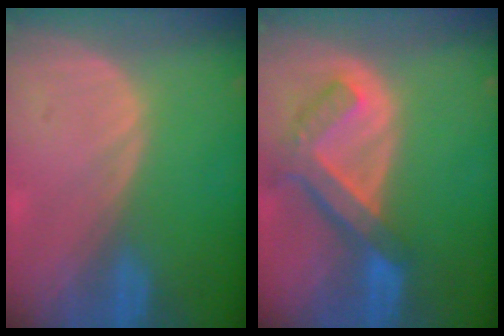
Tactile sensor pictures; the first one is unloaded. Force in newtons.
{"total": 7.6, "press": 6.6, "slide": 3.7}